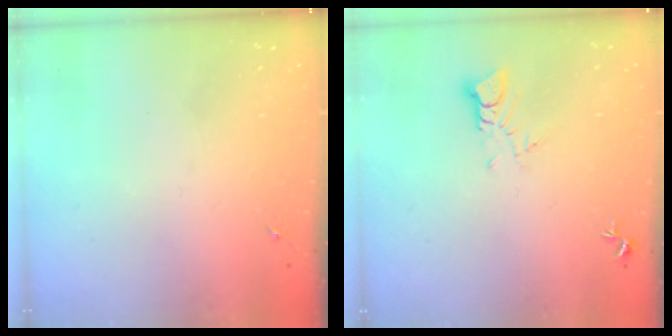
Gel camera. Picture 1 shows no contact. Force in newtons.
{"total": 3.8, "press": 3.8, "slide": 0.4}